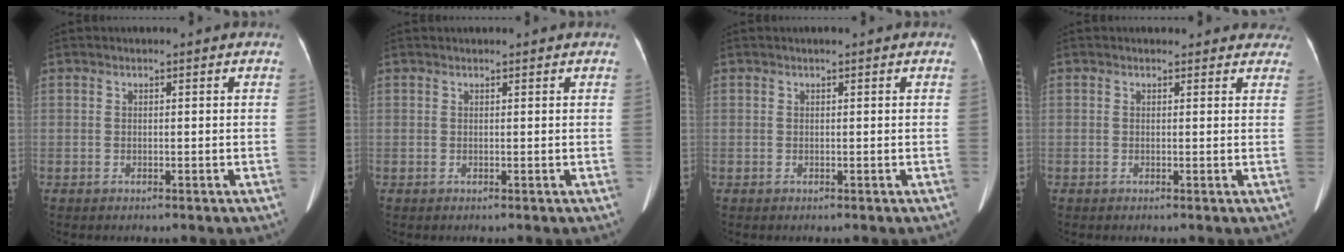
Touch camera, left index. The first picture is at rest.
{"total": 1.4, "force": [1.3, 0.3, 0.4], "torque": [-0.007, 0.022, 0.018]}
{"total": 0.0}
{"total": 5.7, "force": [4.8, 3.1, 0.2], "torque": [0.026, 0.006, 0.029]}